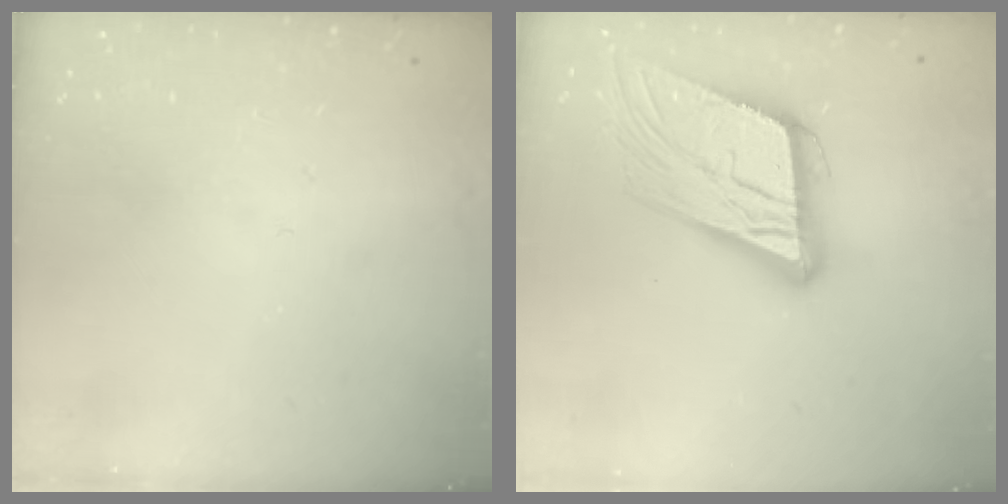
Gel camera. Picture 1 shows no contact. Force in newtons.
{"total": 18.5, "press": 18.2, "slide": 3.6}